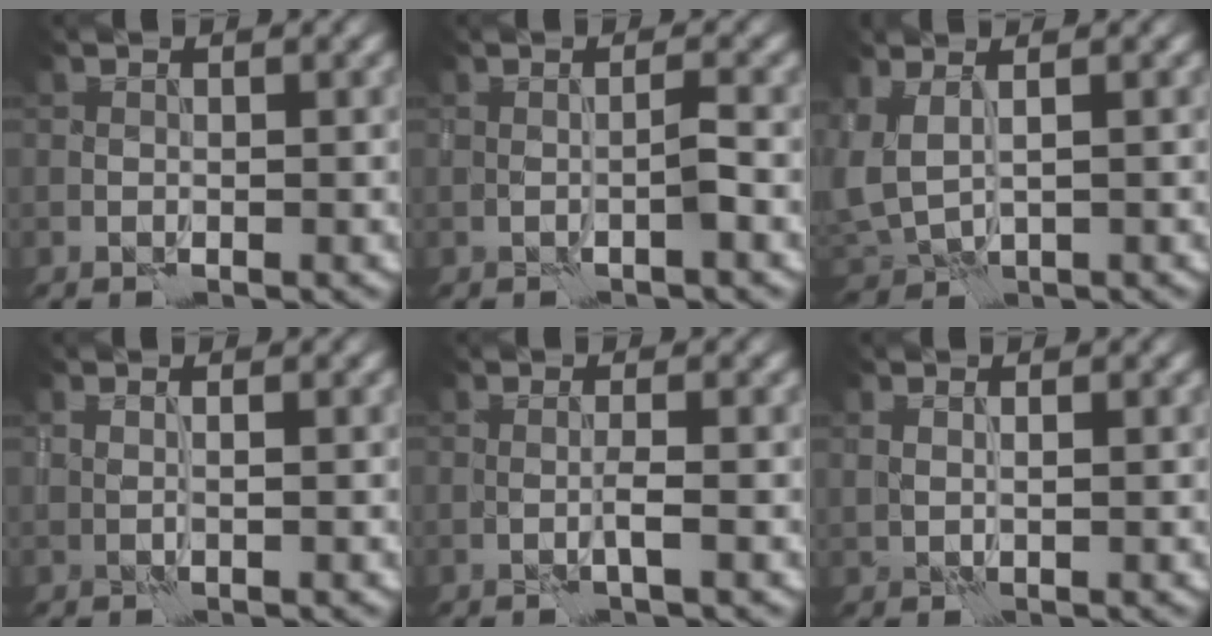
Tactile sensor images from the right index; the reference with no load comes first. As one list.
[{"total": 0.9, "force": [-0.2, -0.4, 0.8], "torque": [-0.012, 0.002, -0.006]}, {"total": 3.9, "force": [1.5, 2.1, 3.0], "torque": [-0.069, -0.005, 0.041]}, {"total": 0.5, "force": [0.4, -0.1, 0.4], "torque": [-0.007, -0.010, 0.008]}, {"total": 0.9, "force": [0.0, -0.4, 0.8], "torque": [-0.013, 0.002, -0.002]}, {"total": 0.9, "force": [0.6, 0.2, 0.5], "torque": [-0.013, -0.006, 0.016]}]